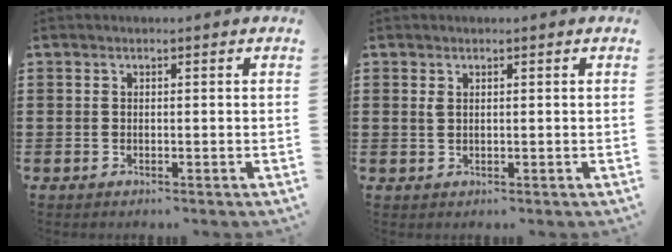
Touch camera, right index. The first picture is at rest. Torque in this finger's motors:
{"motor_torque": [0.63, 0.44, 0.14, 0.04]}